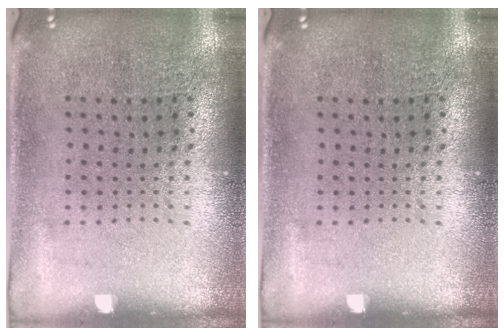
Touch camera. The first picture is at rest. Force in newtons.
{"total": 0.0}